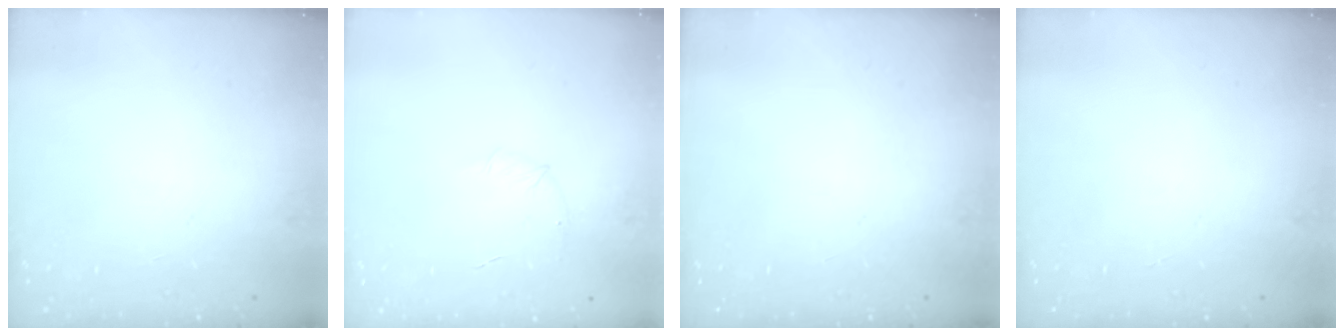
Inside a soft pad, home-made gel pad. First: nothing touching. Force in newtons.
{"total": 7.4, "press": 7.2, "slide": 1.7}
{"total": 0.0}
{"total": 0.0}